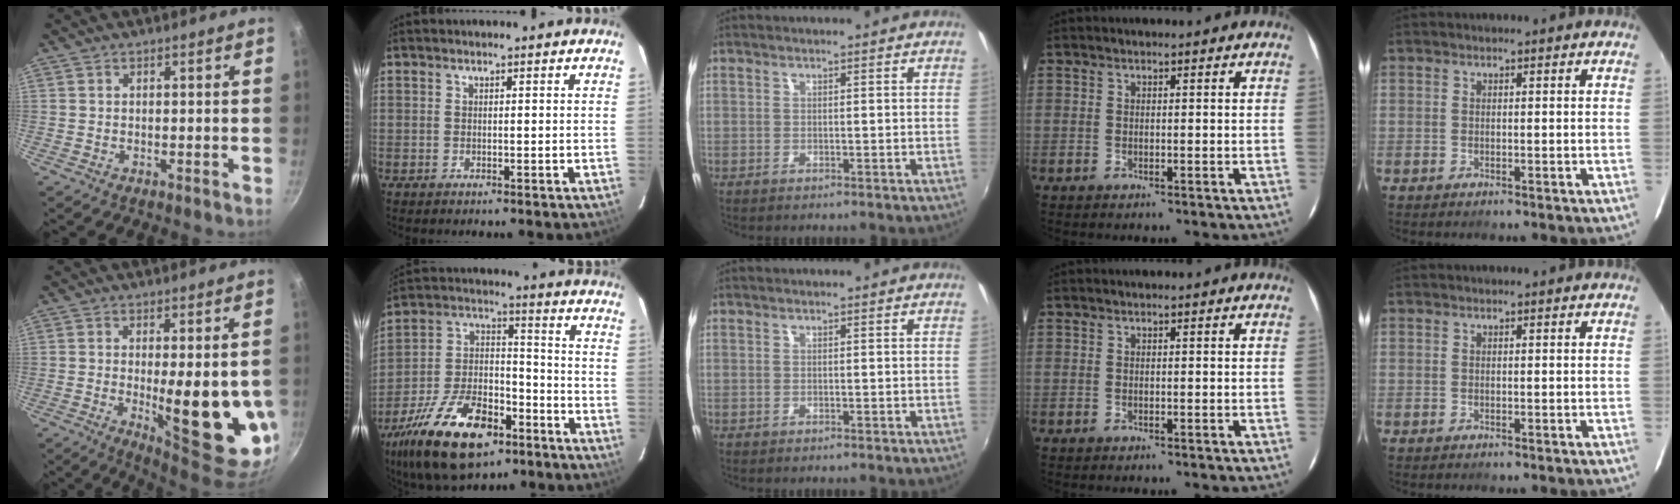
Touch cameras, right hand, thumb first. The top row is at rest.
{"thumb": {"total": 17.0, "force": [-2.3, 5.2, 16.0], "torque": [-0.199, -0.016, -0.017]}, "index": {"total": 21.9, "force": [-13.2, 10.6, 13.9], "torque": [-0.284, -0.007, -0.223]}}